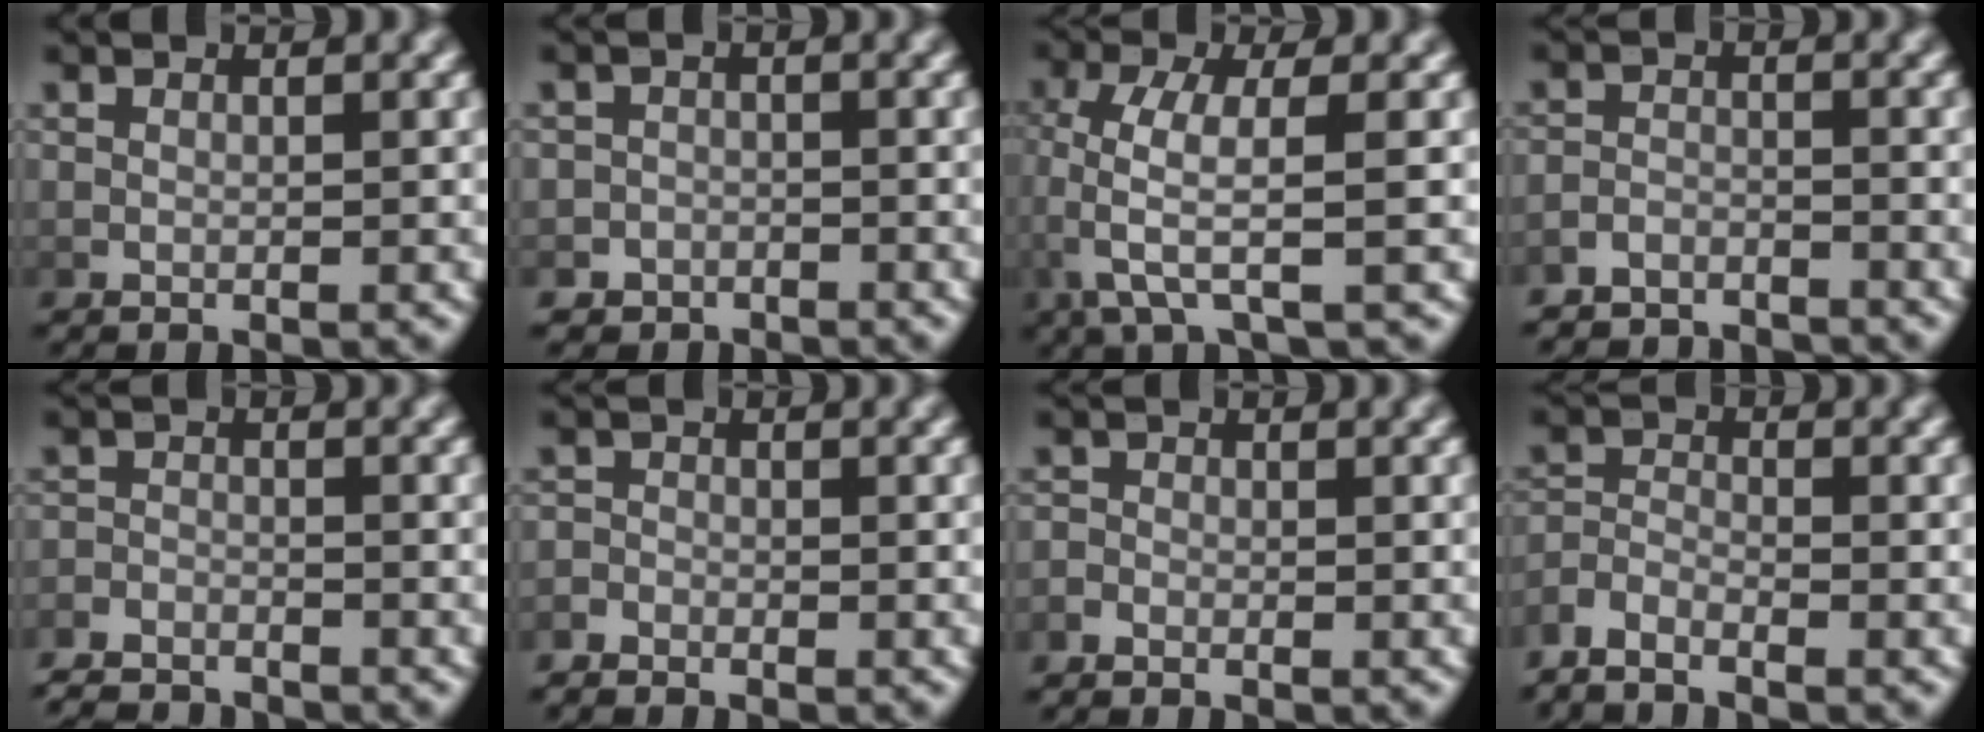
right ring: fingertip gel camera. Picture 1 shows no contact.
{"total": 3.8, "force": [-2.7, 2.5, -0.3], "torque": [0.011, -0.011, -0.052]}
{"total": 4.5, "force": [0.2, 1.1, 4.3], "torque": [-0.105, -0.008, 0.008]}
{"total": 4.2, "force": [-4.1, 1.0, 0.1], "torque": [0.001, -0.015, -0.068]}
{"total": 3.6, "force": [-3.5, 0.8, 0.3], "torque": [-0.002, -0.016, -0.059]}
{"total": 1.8, "force": [-1.7, 0.6, -0.2], "torque": [0.004, -0.010, -0.031]}
{"total": 1.2, "force": [-1.1, 0.4, -0.1], "torque": [0.000, -0.008, -0.019]}
{"total": 2.7, "force": [-1.9, 1.4, 1.3], "torque": [-0.037, -0.010, -0.034]}